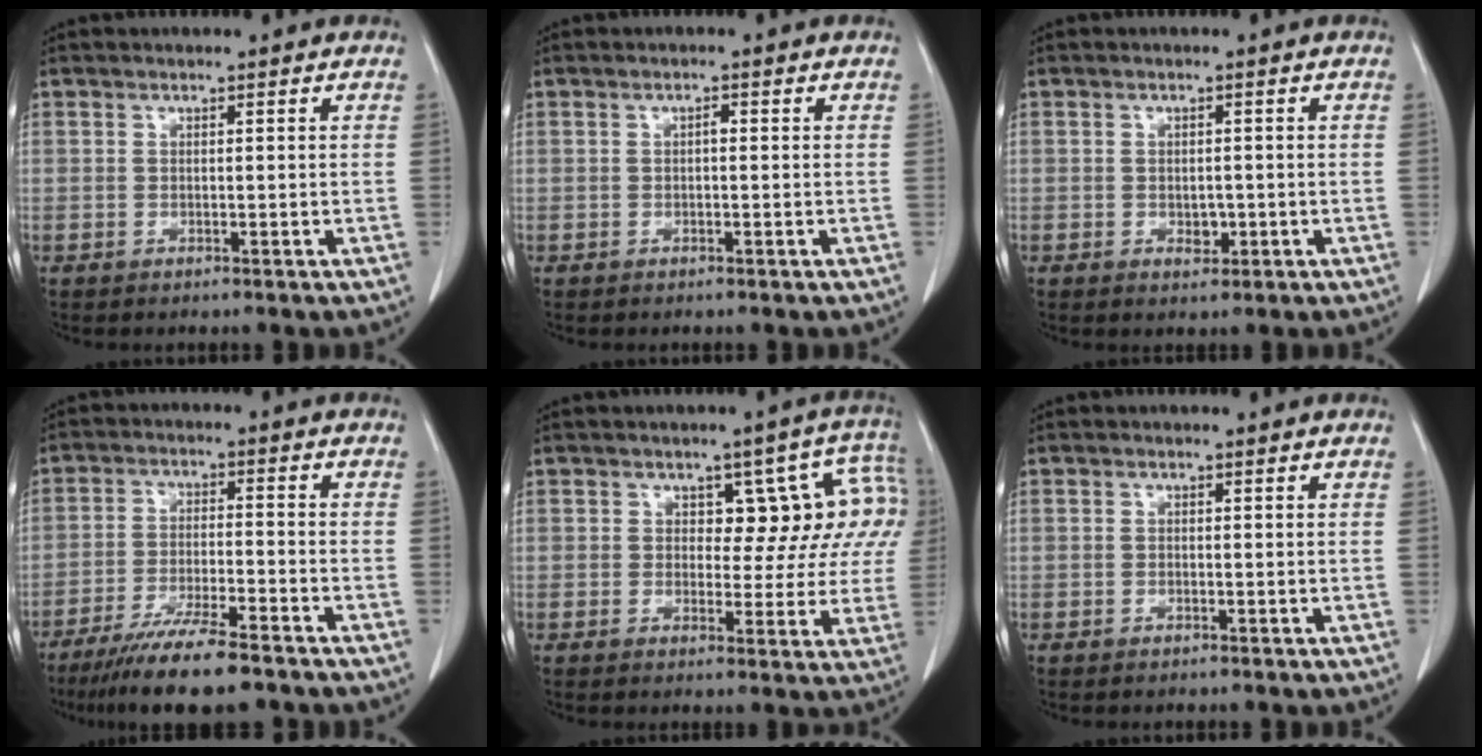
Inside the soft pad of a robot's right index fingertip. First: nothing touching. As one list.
[{"total": 0.7, "force": [0.0, 0.1, 0.7], "torque": [-0.011, 0.003, -0.001]}, {"total": 2.0, "force": [-0.5, 1.3, 1.3], "torque": [-0.019, 0.001, -0.002]}, {"total": 11.6, "force": [-9.2, 0.9, 7.0], "torque": [-0.115, -0.029, -0.151]}, {"total": 9.2, "force": [2.3, 5.4, 7.2], "torque": [-0.056, 0.033, 0.025]}, {"total": 0.0}]